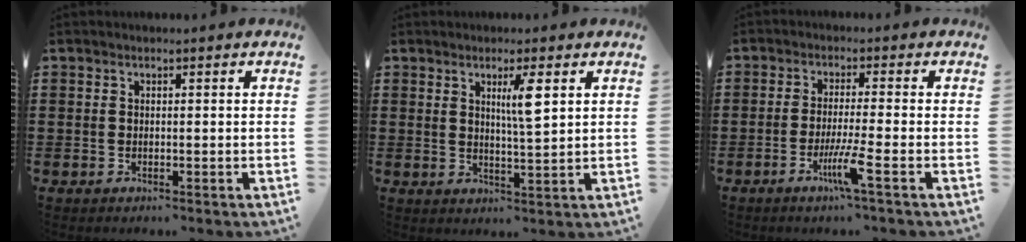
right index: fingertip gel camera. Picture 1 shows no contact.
{"total": 4.6, "force": [1.9, 0.5, 4.2], "torque": [-0.078, 0.000, 0.026]}
{"total": 5.6, "force": [-2.8, -0.4, 4.9], "torque": [-0.093, -0.016, -0.052]}